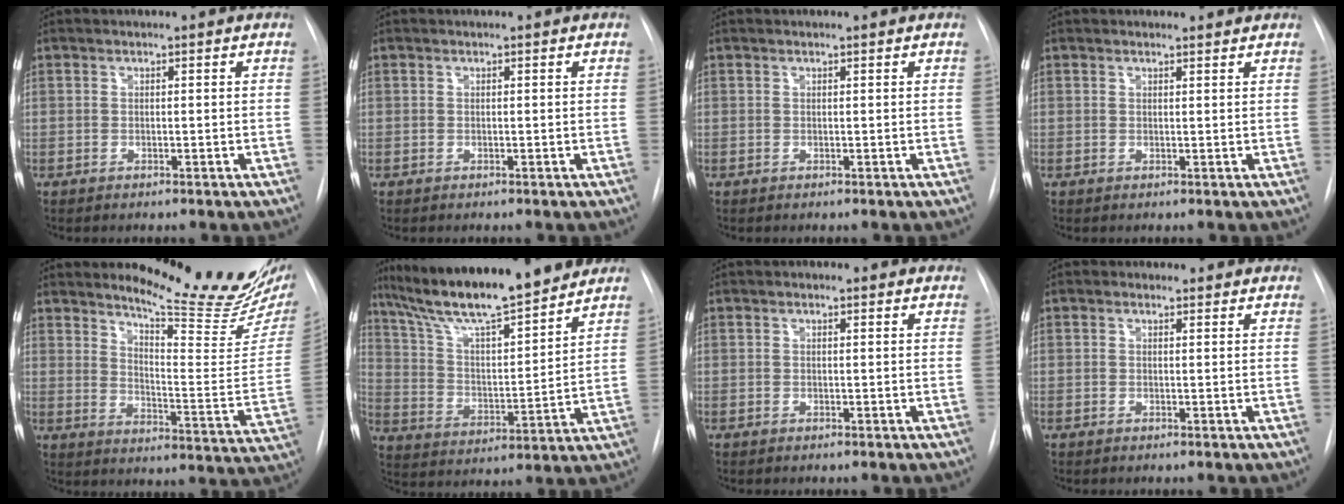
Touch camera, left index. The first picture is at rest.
{"total": 0.0}
{"total": 0.0}
{"total": 1.8, "force": [1.7, 0.4, 0.0], "torque": [-0.008, 0.006, 0.020]}
{"total": 17.4, "force": [15.8, 0.4, 7.3], "torque": [-0.108, -0.111, 0.204]}
{"total": 19.7, "force": [16.9, 2.0, 9.9], "torque": [-0.169, 0.007, 0.278]}
{"total": 1.4, "force": [1.0, 0.7, 0.8], "torque": [-0.013, 0.009, 0.010]}
{"total": 2.0, "force": [1.7, 1.1, 0.1], "torque": [0.000, 0.006, 0.011]}